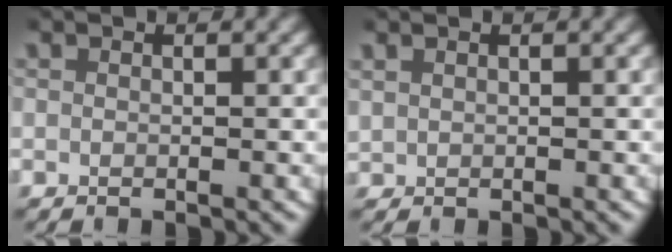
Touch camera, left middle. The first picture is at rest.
{"total": 1.0, "force": [0.7, 0.6, 0.4], "torque": [-0.011, 0.004, 0.015]}